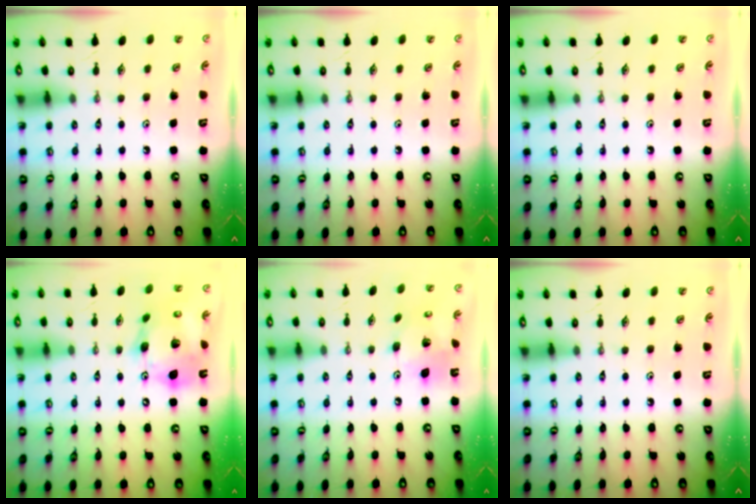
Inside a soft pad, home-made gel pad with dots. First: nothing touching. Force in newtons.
{"total": 0.0}
{"total": 0.0}
{"total": 17.9, "press": 17.6, "slide": 3.2}
{"total": 12.7, "press": 12.7, "slide": 1.1}
{"total": 0.0}